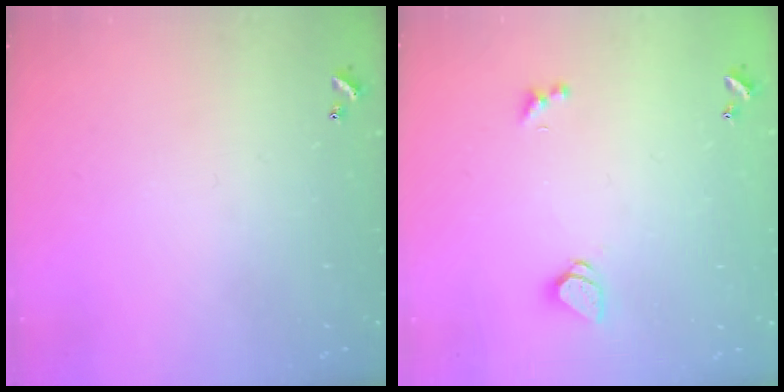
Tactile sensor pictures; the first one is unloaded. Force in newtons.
{"total": 1.5, "press": 1.4, "slide": 0.5}